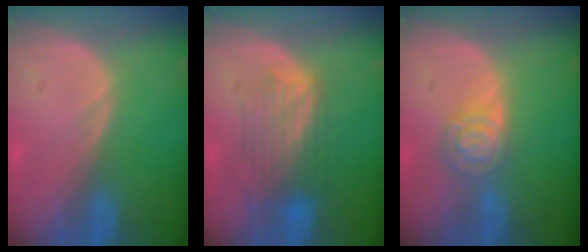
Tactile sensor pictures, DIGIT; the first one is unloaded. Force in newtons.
{"total": 6.4, "press": 6.4, "slide": 0.5}
{"total": 5.3, "press": 4.6, "slide": 2.5}